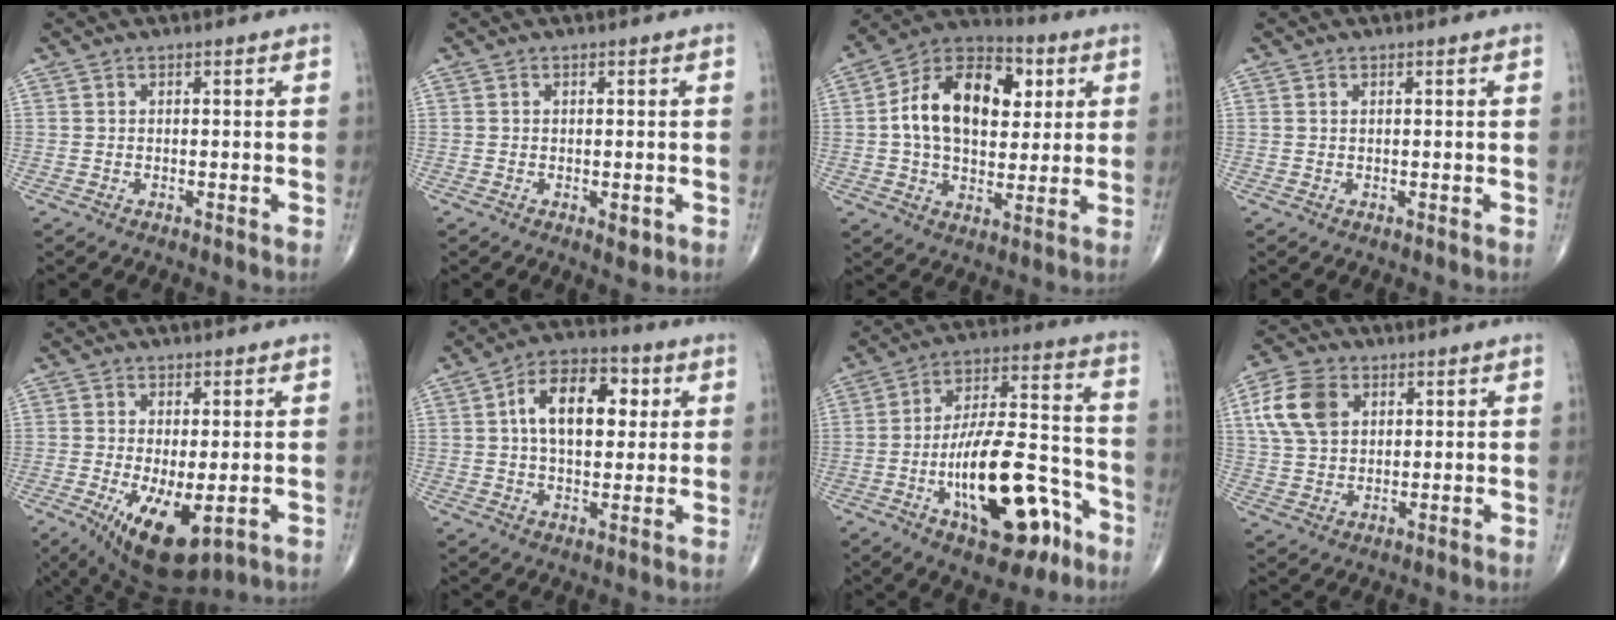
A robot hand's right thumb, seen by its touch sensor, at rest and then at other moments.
{"total": 1.9, "force": [-0.6, 0.9, 1.5], "torque": [-0.017, -0.002, -0.006]}
{"total": 18.8, "force": [3.7, 12.0, 13.9], "torque": [-0.198, 0.012, 0.057]}
{"total": 0.0}
{"total": 11.2, "force": [-3.3, 4.5, 9.8], "torque": [-0.167, -0.022, -0.038]}
{"total": 13.6, "force": [2.9, 7.9, 10.6], "torque": [-0.142, 0.011, 0.040]}
{"total": 21.3, "force": [-8.9, 8.9, 17.2], "torque": [-0.265, 0.062, -0.133]}
{"total": 10.1, "force": [3.2, 7.1, 6.5], "torque": [-0.118, 0.001, 0.061]}